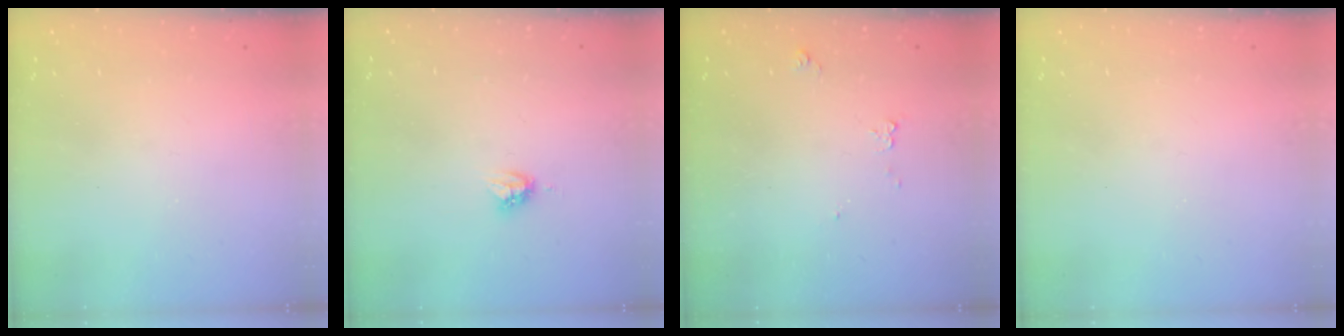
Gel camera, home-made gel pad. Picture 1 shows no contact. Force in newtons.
{"total": 4.0, "press": 3.9, "slide": 0.7}
{"total": 5.5, "press": 5.5, "slide": 0.7}
{"total": 0.0}